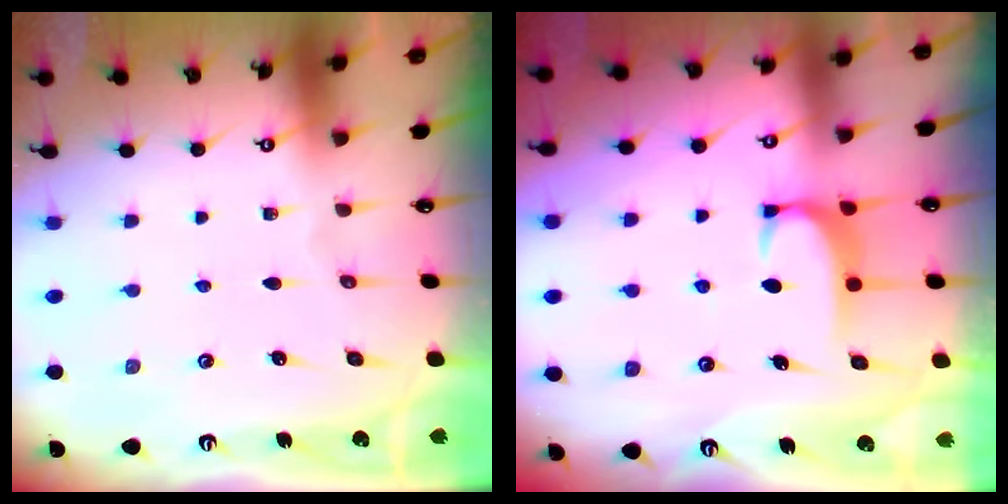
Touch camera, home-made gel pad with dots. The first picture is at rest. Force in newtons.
{"total": 1.9, "press": 1.8, "slide": 0.5}